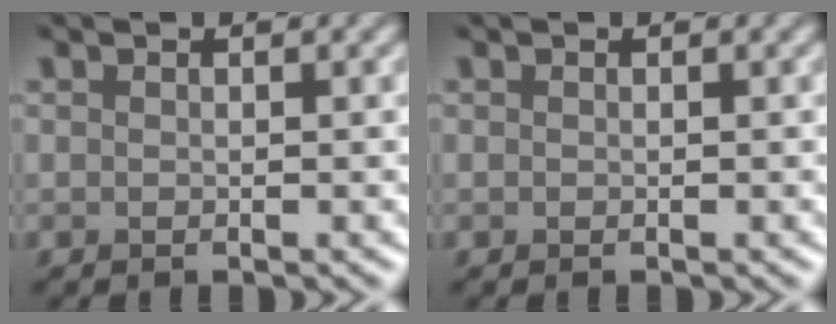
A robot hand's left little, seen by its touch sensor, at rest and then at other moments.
{"total": 0.0}